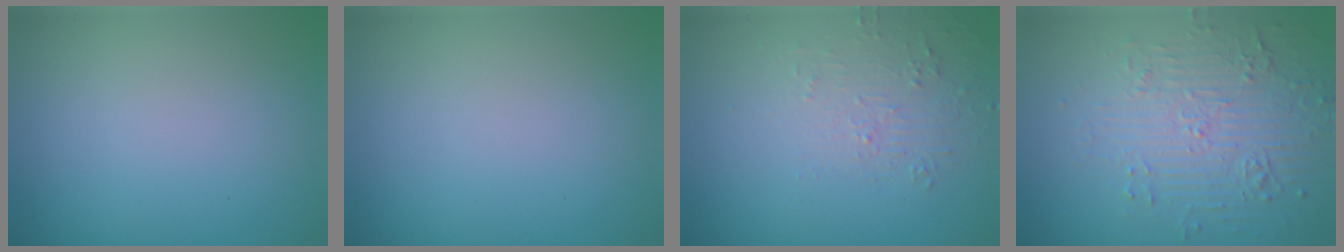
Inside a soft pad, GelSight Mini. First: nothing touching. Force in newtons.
{"total": 0.0}
{"total": 1.7, "press": 0.5, "slide": 1.7}
{"total": 5.2, "press": 3.7, "slide": 3.6}